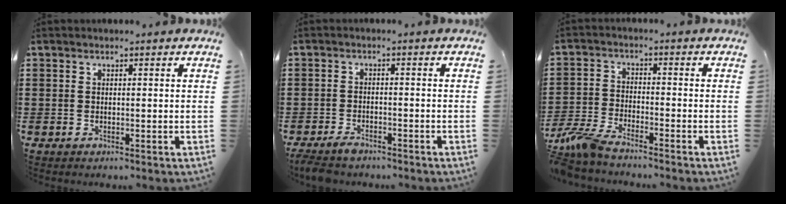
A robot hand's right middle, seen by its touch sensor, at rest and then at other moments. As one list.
[{"total": 2.3, "force": [-2.0, 0.6, 0.9], "torque": [-0.027, 0.000, -0.043]}, {"total": 5.4, "force": [-4.8, 0.6, 2.4], "torque": [-0.075, -0.012, -0.099]}]